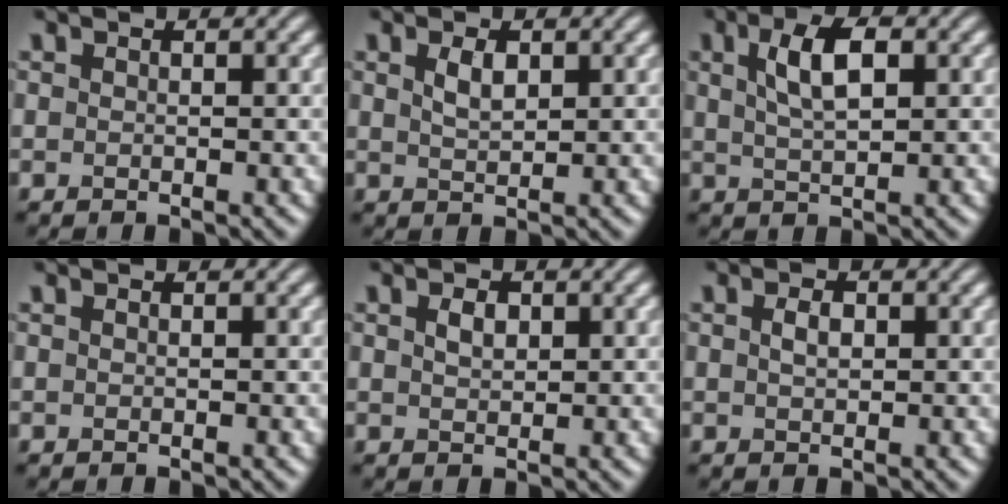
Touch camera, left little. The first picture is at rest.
{"total": 1.9, "force": [0.8, 0.9, 1.5], "torque": [-0.032, 0.000, 0.019]}
{"total": 4.2, "force": [1.3, 1.7, 3.6], "torque": [-0.072, 0.008, 0.023]}
{"total": 0.0}
{"total": 1.5, "force": [0.6, 0.9, 1.1], "torque": [-0.020, 0.002, 0.012]}
{"total": 1.4, "force": [0.3, 0.8, 1.1], "torque": [-0.023, 0.002, 0.005]}